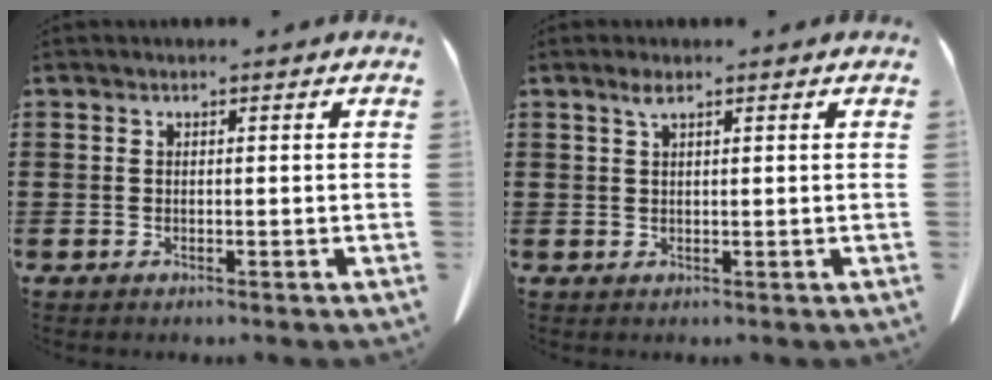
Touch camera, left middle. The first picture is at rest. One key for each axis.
{"total": 1.8, "fx": 1.0, "fy": 0.4, "fz": 1.4, "tx": -0.031, "ty": 0.001, "tz": 0.017}